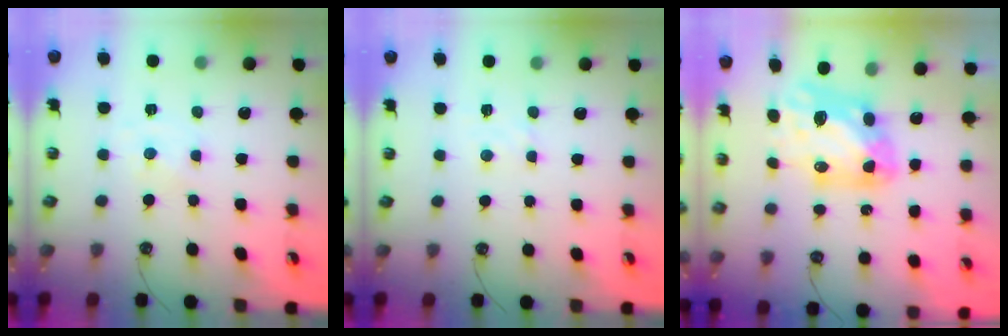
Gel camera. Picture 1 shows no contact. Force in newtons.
{"total": 2.4, "press": 2.4, "slide": 0.4}
{"total": 11.1, "press": 11.0, "slide": 1.5}